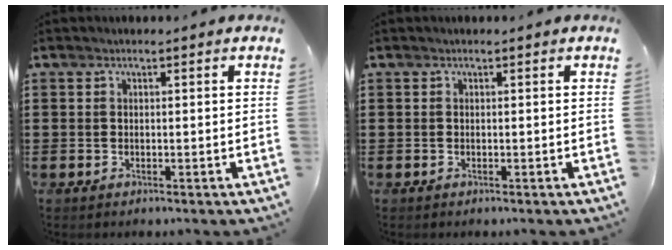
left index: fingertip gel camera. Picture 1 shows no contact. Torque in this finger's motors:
{"motor_torque": [0.00, 0.00, 0.00, -0.01]}